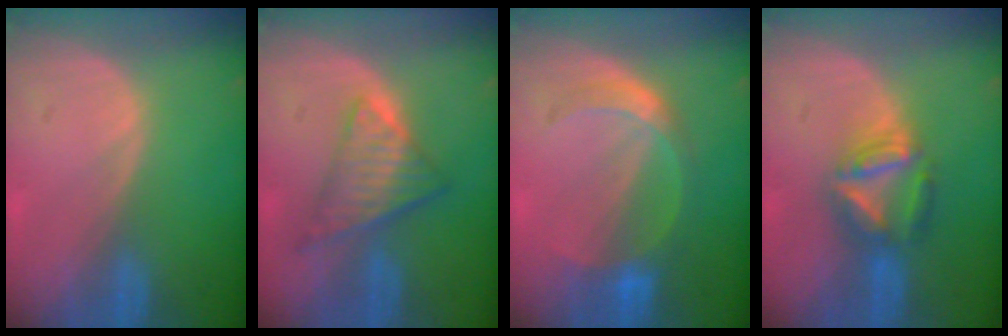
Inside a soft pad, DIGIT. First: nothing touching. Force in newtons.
{"total": 7.4, "press": 6.2, "slide": 3.9}
{"total": 5.6, "press": 5.3, "slide": 1.9}
{"total": 6.6, "press": 6.3, "slide": 2.2}